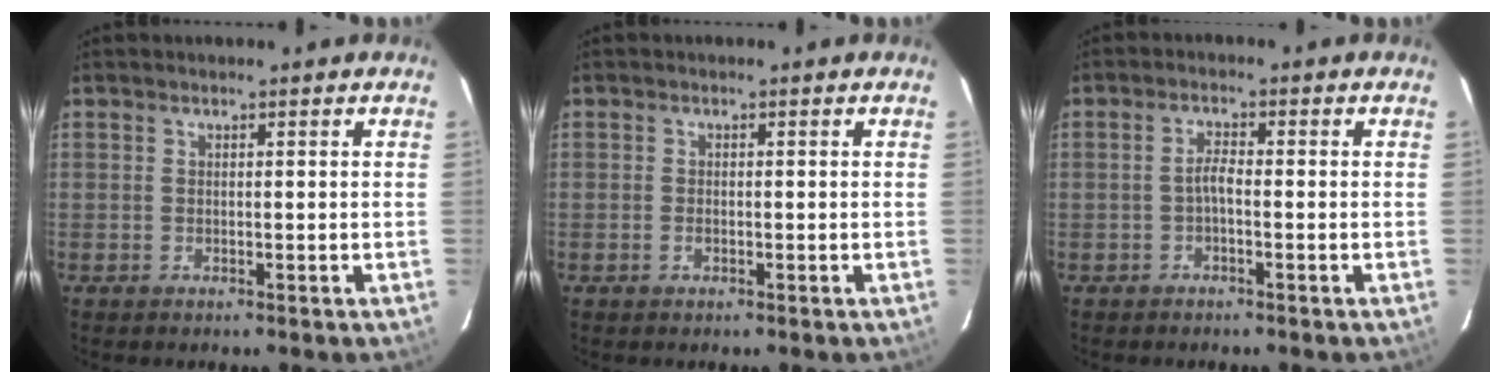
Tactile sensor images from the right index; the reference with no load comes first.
{"total": 1.1, "force": [-0.5, 0.6, 0.8], "torque": [-0.015, 0.000, -0.009]}
{"total": 1.9, "force": [-0.8, 0.5, 1.7], "torque": [-0.035, 0.007, -0.017]}